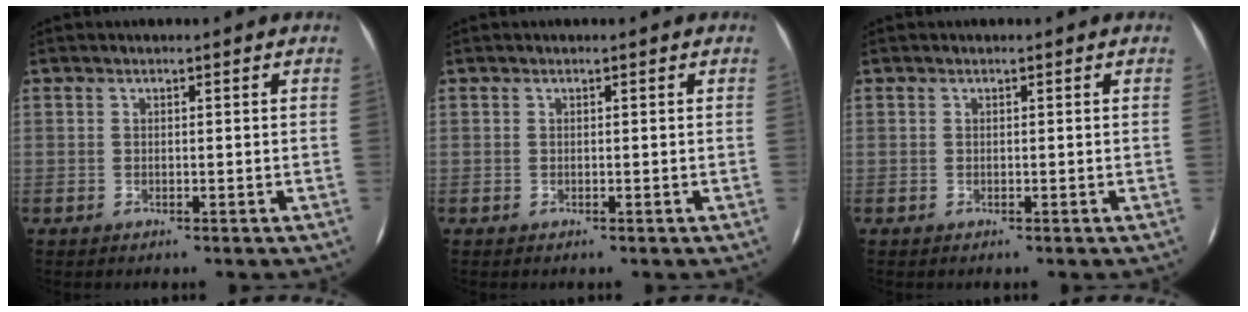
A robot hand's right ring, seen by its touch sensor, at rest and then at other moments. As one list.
[{"total": 0.0}, {"total": 0.0}]